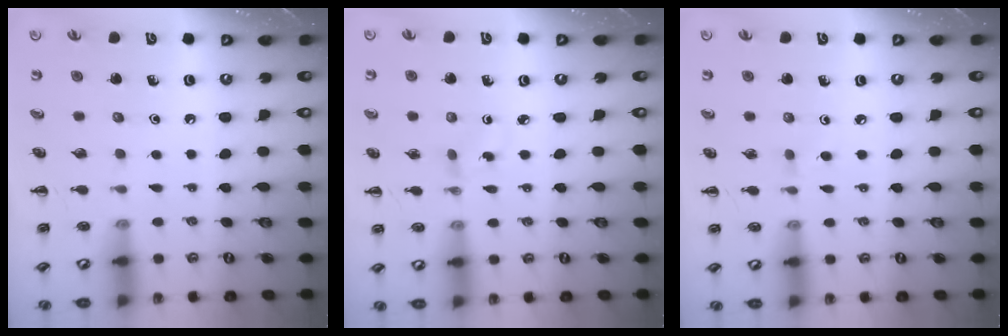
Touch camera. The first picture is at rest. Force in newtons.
{"total": 1.9, "press": 1.6, "slide": 1.0}
{"total": 2.7, "press": 2.5, "slide": 1.2}